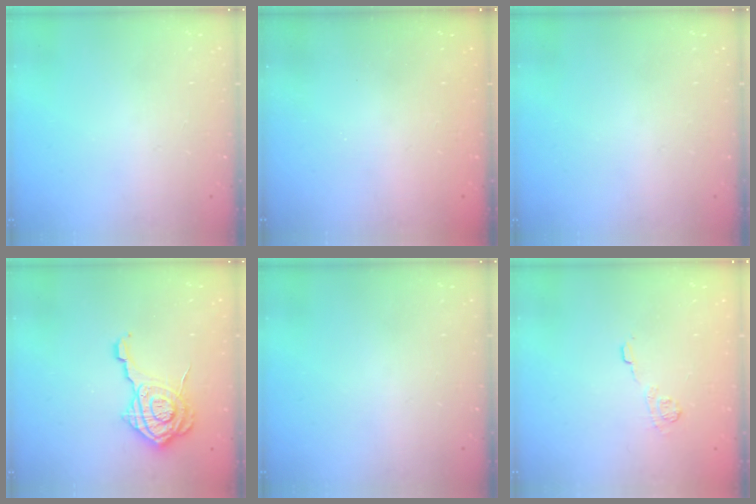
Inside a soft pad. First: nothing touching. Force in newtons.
{"total": 2.5, "press": 2.4, "slide": 0.8}
{"total": 0.0}
{"total": 14.0, "press": 14.0, "slide": 1.0}
{"total": 0.0}
{"total": 9.2, "press": 9.2, "slide": 0.8}